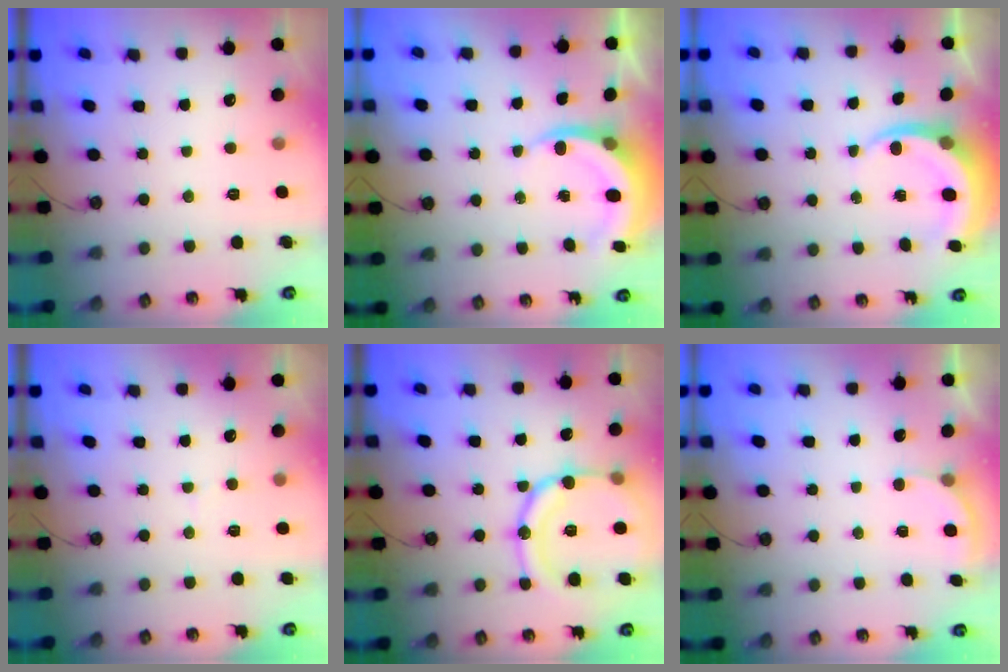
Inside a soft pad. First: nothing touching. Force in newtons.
{"total": 5.3, "press": 5.3, "slide": 0.3}
{"total": 5.4, "press": 5.4, "slide": 0.3}
{"total": 2.8, "press": 2.6, "slide": 1.0}
{"total": 18.9, "press": 18.6, "slide": 3.7}
{"total": 2.5, "press": 2.5, "slide": 0.2}